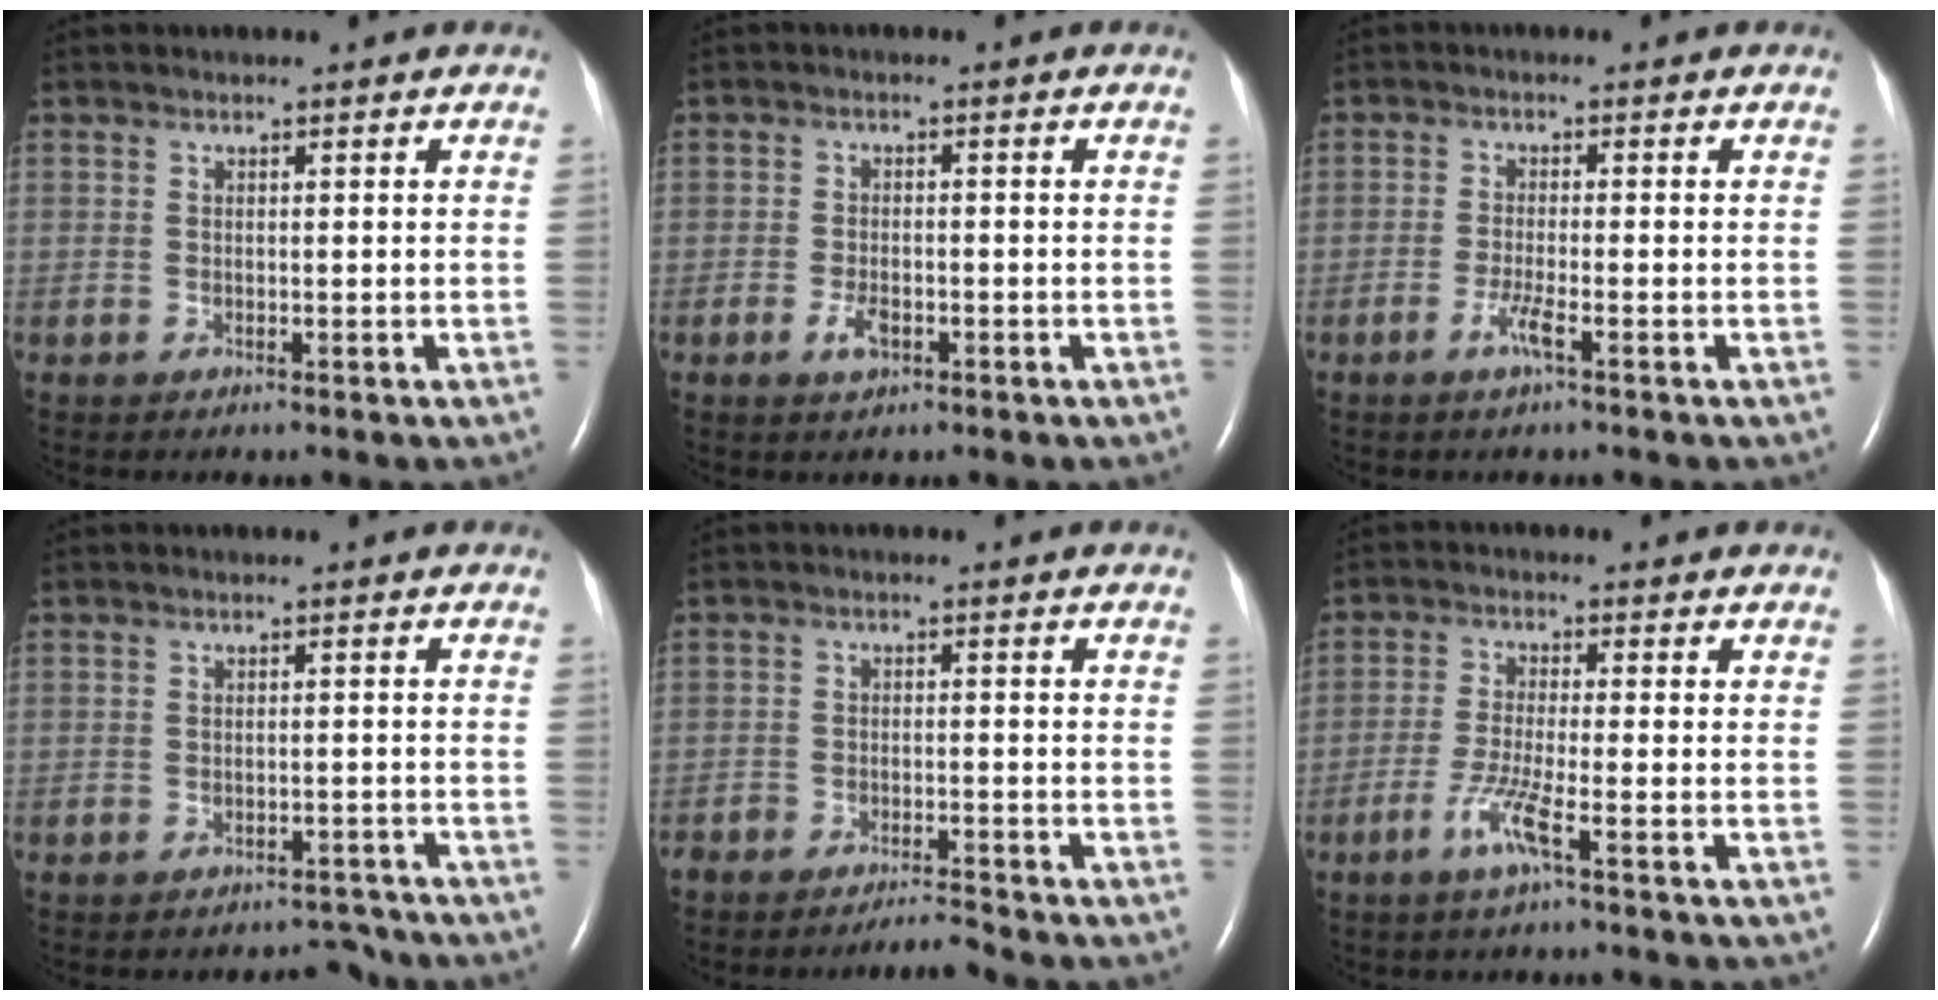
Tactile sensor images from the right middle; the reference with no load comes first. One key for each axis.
{"total": 2.8, "fx": -1.4, "fy": 1.2, "fz": 2.1, "tx": -0.046, "ty": 0.000, "tz": -0.023}
{"total": 2.7, "fx": -1.5, "fy": -0.1, "fz": 2.3, "tx": -0.052, "ty": -0.005, "tz": -0.032}
{"total": 4.1, "fx": -3.9, "fy": 1.3, "fz": 0.3, "tx": 0.000, "ty": 0.006, "tz": -0.053}
{"total": 3.0, "fx": -3.0, "fy": -0.3, "fz": 0.5, "tx": -0.009, "ty": -0.012, "tz": -0.051}
{"total": 5.0, "fx": -2.6, "fy": -0.4, "fz": 4.2, "tx": -0.090, "ty": -0.011, "tz": -0.056}